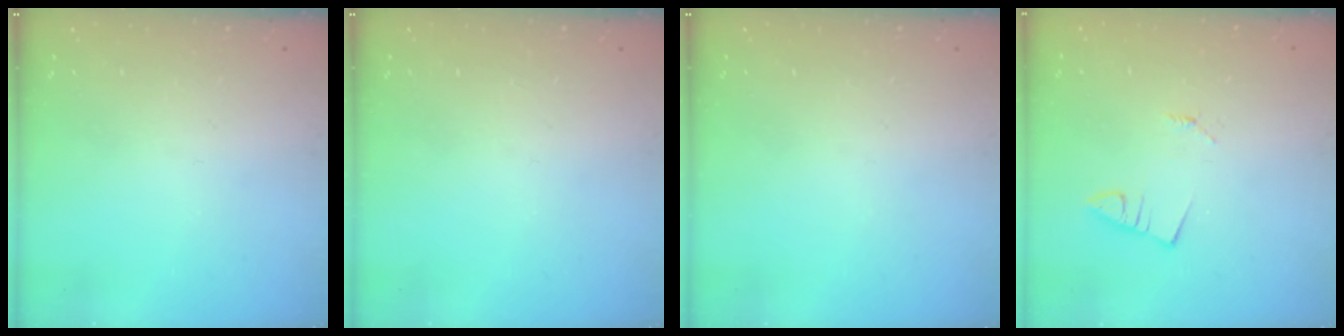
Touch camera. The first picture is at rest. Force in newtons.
{"total": 0.0}
{"total": 0.0}
{"total": 1.2, "press": 1.2, "slide": 0.1}